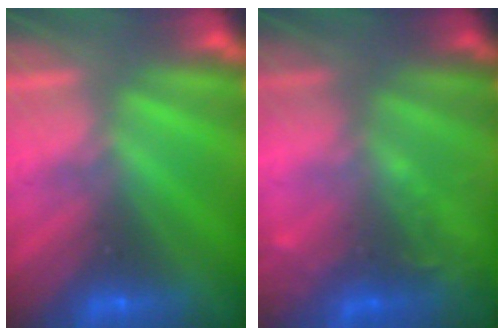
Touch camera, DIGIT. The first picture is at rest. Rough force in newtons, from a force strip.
{"total": 2.2}